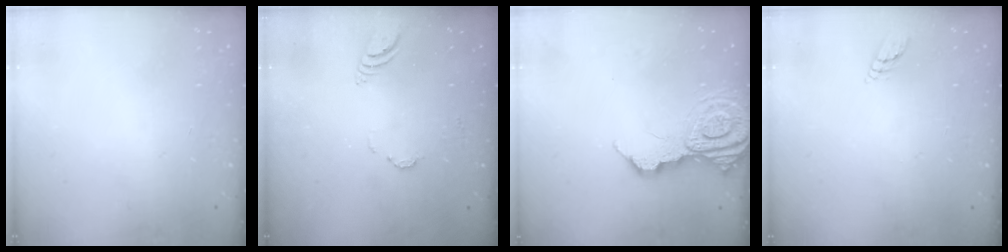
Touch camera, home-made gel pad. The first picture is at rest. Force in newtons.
{"total": 4.0, "press": 4.0, "slide": 0.3}
{"total": 15.3, "press": 15.2, "slide": 1.6}
{"total": 3.1, "press": 3.0, "slide": 0.3}